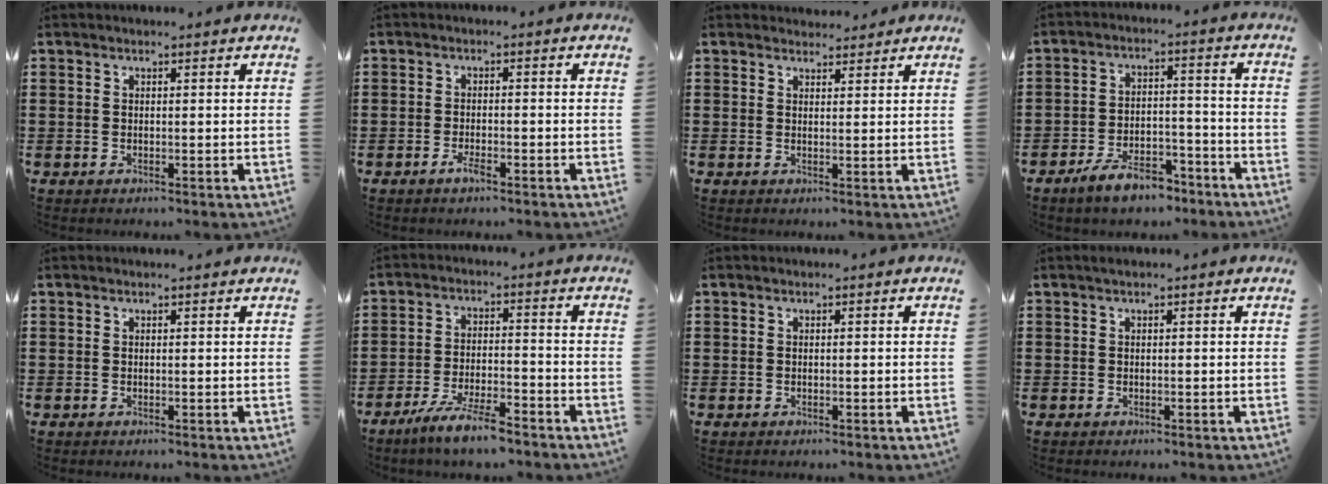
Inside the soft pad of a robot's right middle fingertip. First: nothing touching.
{"total": 2.1, "force": [-1.4, 0.4, 1.5], "torque": [-0.036, -0.005, -0.026]}
{"total": 2.2, "force": [2.2, 0.3, -0.1], "torque": [0.004, -0.006, 0.042]}
{"total": 7.0, "force": [-6.0, 2.1, 3.1], "torque": [-0.056, 0.010, -0.110]}
{"total": 0.0}
{"total": 6.6, "force": [-5.4, 0.5, 3.8], "torque": [-0.080, -0.009, -0.100]}
{"total": 0.0}
{"total": 0.0}